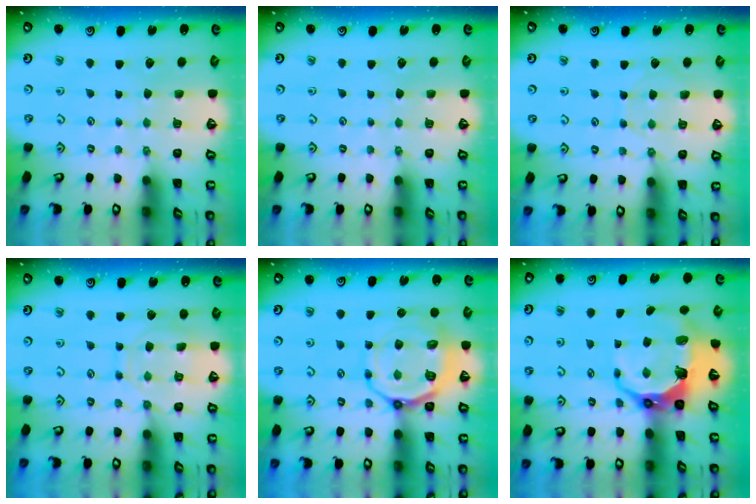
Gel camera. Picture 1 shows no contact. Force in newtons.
{"total": 0.0}
{"total": 5.0, "press": 4.9, "slide": 0.6}
{"total": 11.0, "press": 11.0, "slide": 0.8}
{"total": 13.3, "press": 13.0, "slide": 2.9}
{"total": 11.7, "press": 10.2, "slide": 5.7}